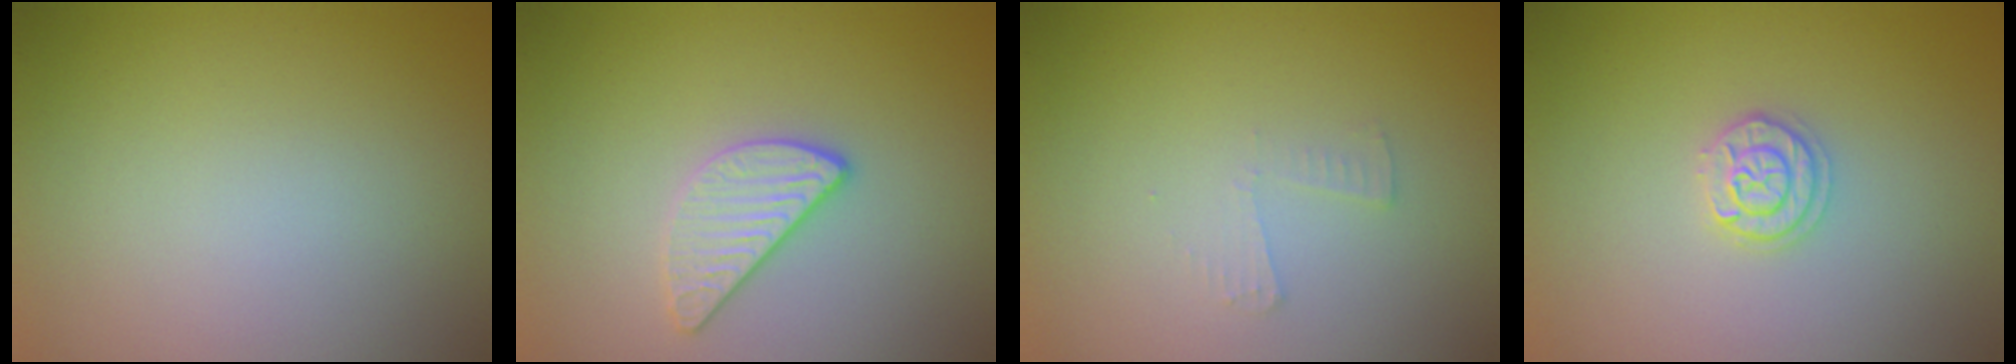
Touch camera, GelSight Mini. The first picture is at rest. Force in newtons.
{"total": 2.6, "press": 2.5, "slide": 0.7}
{"total": 1.0, "press": 1.0, "slide": 0.0}
{"total": 1.9, "press": 1.8, "slide": 0.3}